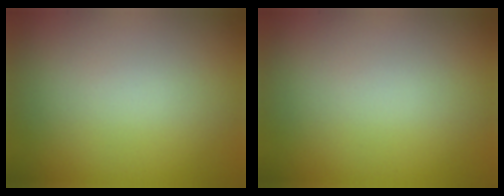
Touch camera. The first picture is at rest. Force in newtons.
{"total": 0.0}